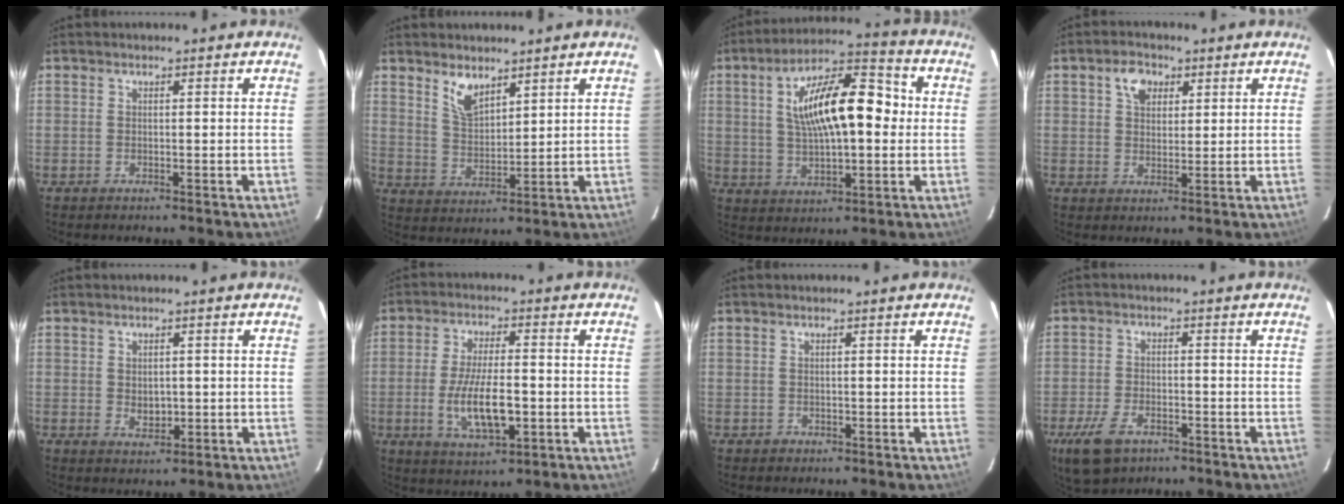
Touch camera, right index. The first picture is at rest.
{"total": 5.6, "force": [4.2, 2.2, 3.1], "torque": [-0.054, 0.000, 0.085]}
{"total": 16.5, "force": [2.1, 6.5, 15.0], "torque": [-0.255, 0.029, 0.034]}
{"total": 5.1, "force": [2.4, 3.8, 2.4], "torque": [-0.032, 0.015, 0.043]}
{"total": 3.2, "force": [-0.1, 2.4, 2.1], "torque": [-0.033, -0.001, 0.003]}
{"total": 10.7, "force": [-2.4, 3.7, 9.7], "torque": [-0.191, -0.010, -0.039]}
{"total": 1.0, "force": [-0.4, 0.9, -0.1], "torque": [0.004, 0.002, -0.001]}
{"total": 8.3, "force": [-5.0, 4.6, 4.7], "torque": [-0.122, -0.013, -0.089]}